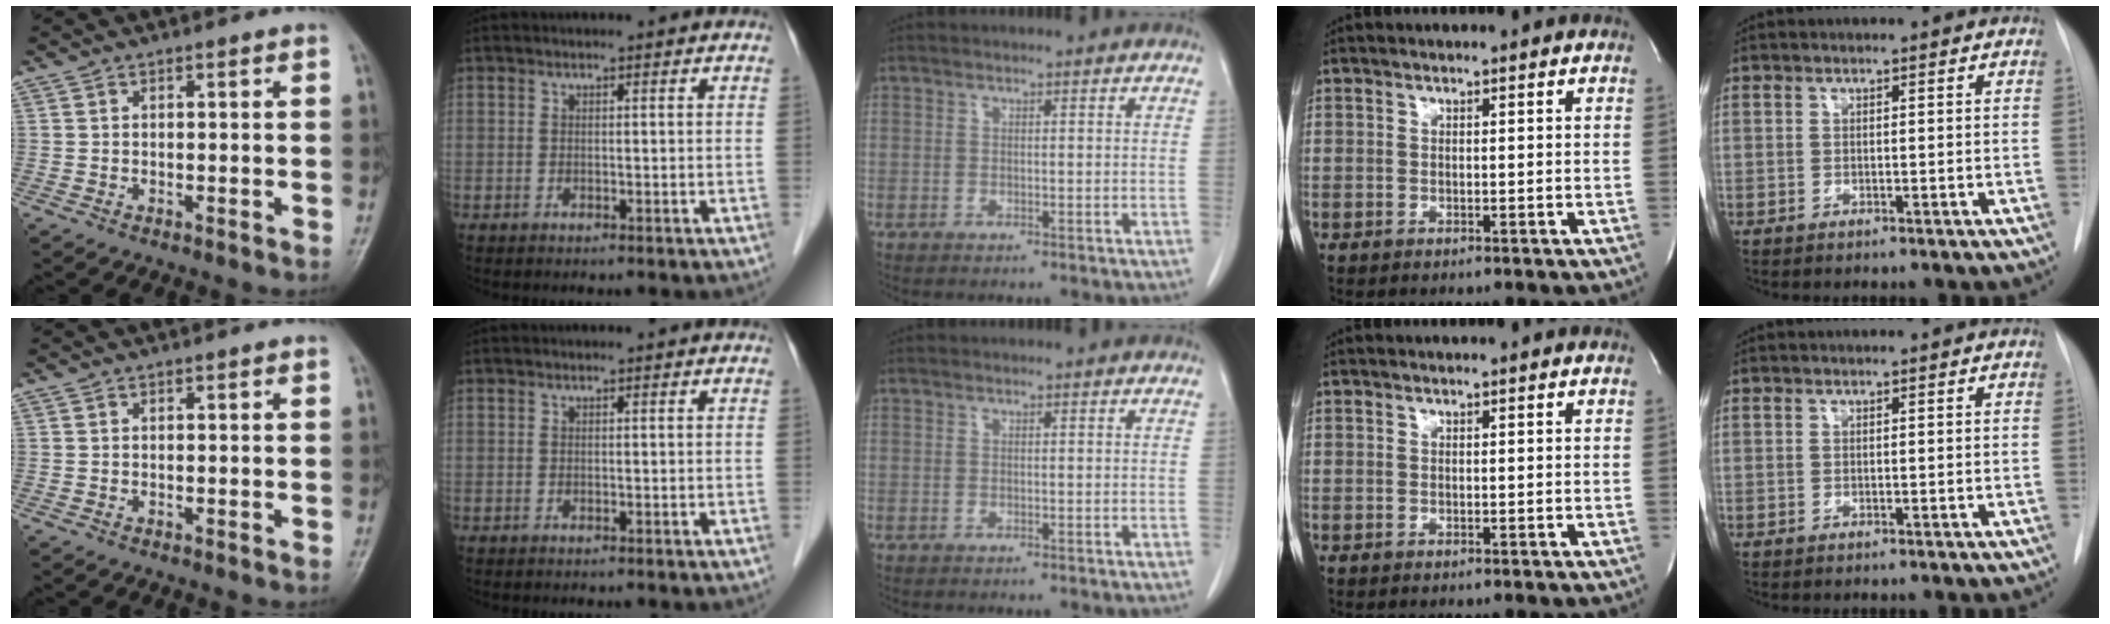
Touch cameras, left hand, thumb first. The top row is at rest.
{}